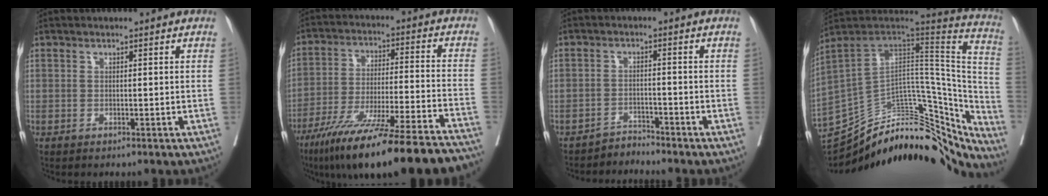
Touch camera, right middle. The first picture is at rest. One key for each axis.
{"total": 25.3, "fx": -20.5, "fy": 0.2, "fz": 14.9, "tx": -0.184, "ty": -0.046, "tz": -0.321}
{"total": 2.4, "fx": -2.3, "fy": -0.2, "fz": -0.8, "tx": 0.021, "ty": -0.010, "tz": -0.039}
{"total": 33.3, "fx": -27.2, "fy": 12.5, "fz": 14.6, "tx": -0.184, "ty": 0.032, "tz": -0.374}